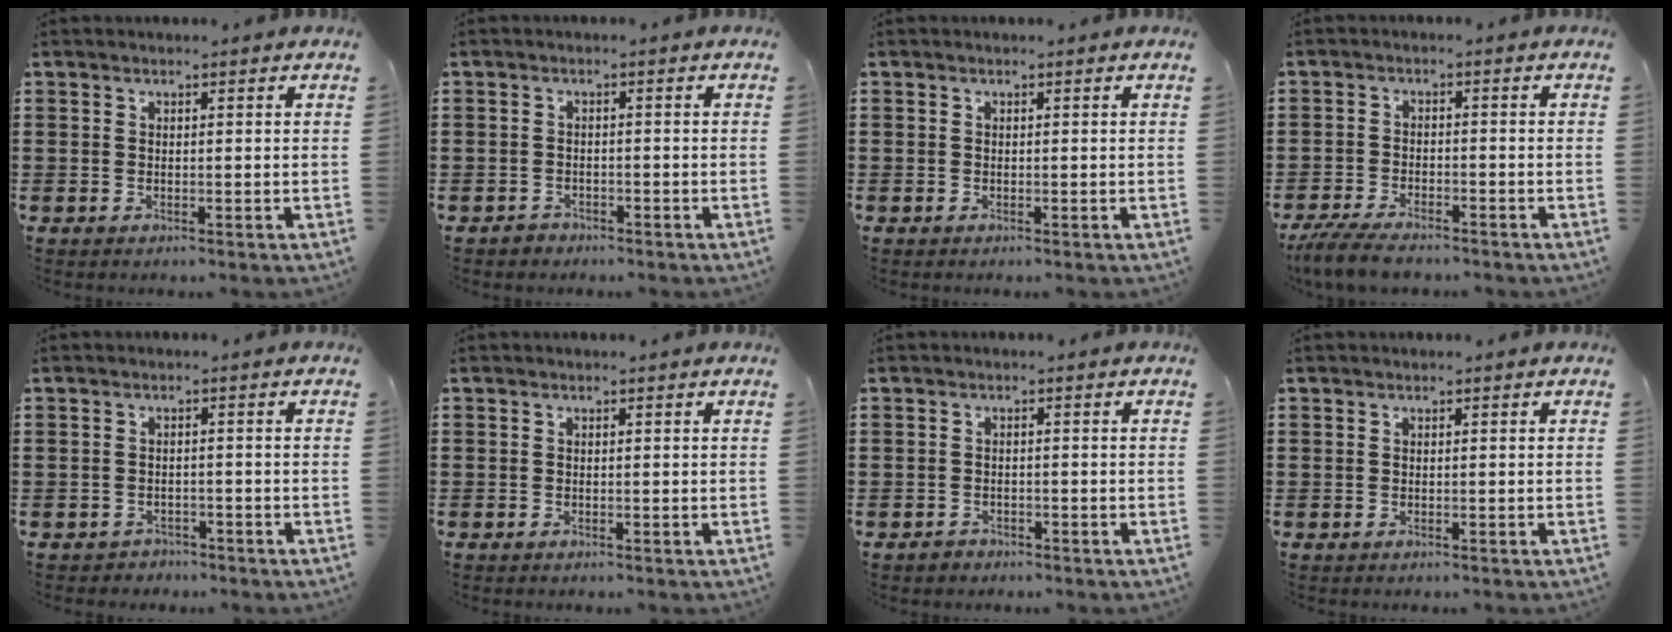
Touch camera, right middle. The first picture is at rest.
{"total": 1.1, "force": [-1.0, 0.5, 0.0], "torque": [-0.003, 0.003, -0.023]}
{"total": 0.0}
{"total": 4.5, "force": [-4.0, 0.9, 2.0], "torque": [-0.052, -0.007, -0.081]}
{"total": 1.3, "force": [-1.2, 0.5, -0.1], "torque": [-0.004, 0.002, -0.028]}
{"total": 0.0}
{"total": 1.0, "force": [-0.8, 0.5, 0.1], "torque": [-0.004, 0.002, -0.020]}
{"total": 0.0}